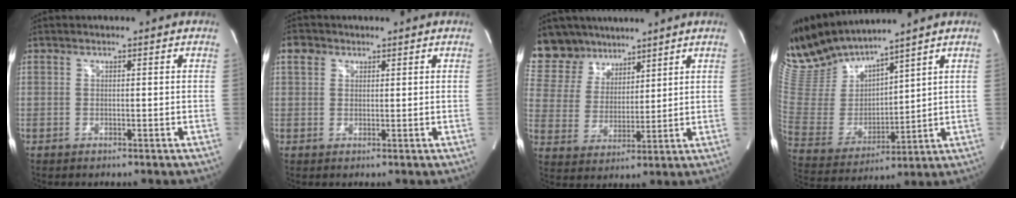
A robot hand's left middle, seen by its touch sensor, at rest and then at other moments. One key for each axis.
{"total": 2.5, "fx": 1.3, "fy": 2.0, "fz": 0.8, "tx": -0.017, "ty": 0.014, "tz": 0.023}
{"total": 11.9, "fx": 9.7, "fy": 6.8, "fz": 1.1, "tx": -0.032, "ty": 0.024, "tz": 0.194}
{"total": 13.4, "fx": 12.5, "fy": 1.0, "fz": 4.7, "tx": -0.113, "ty": -0.004, "tz": 0.266}